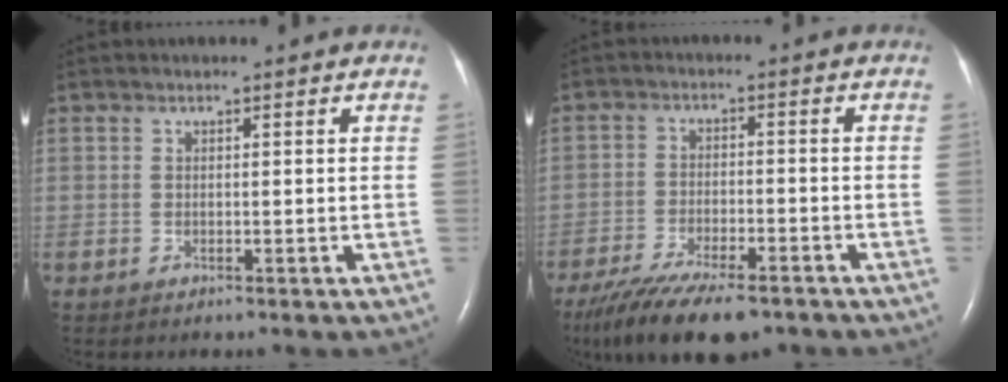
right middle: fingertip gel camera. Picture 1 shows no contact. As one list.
[{"total": 14.7, "force": [-11.3, 4.0, 8.5], "torque": [-0.163, -0.030, -0.184]}]